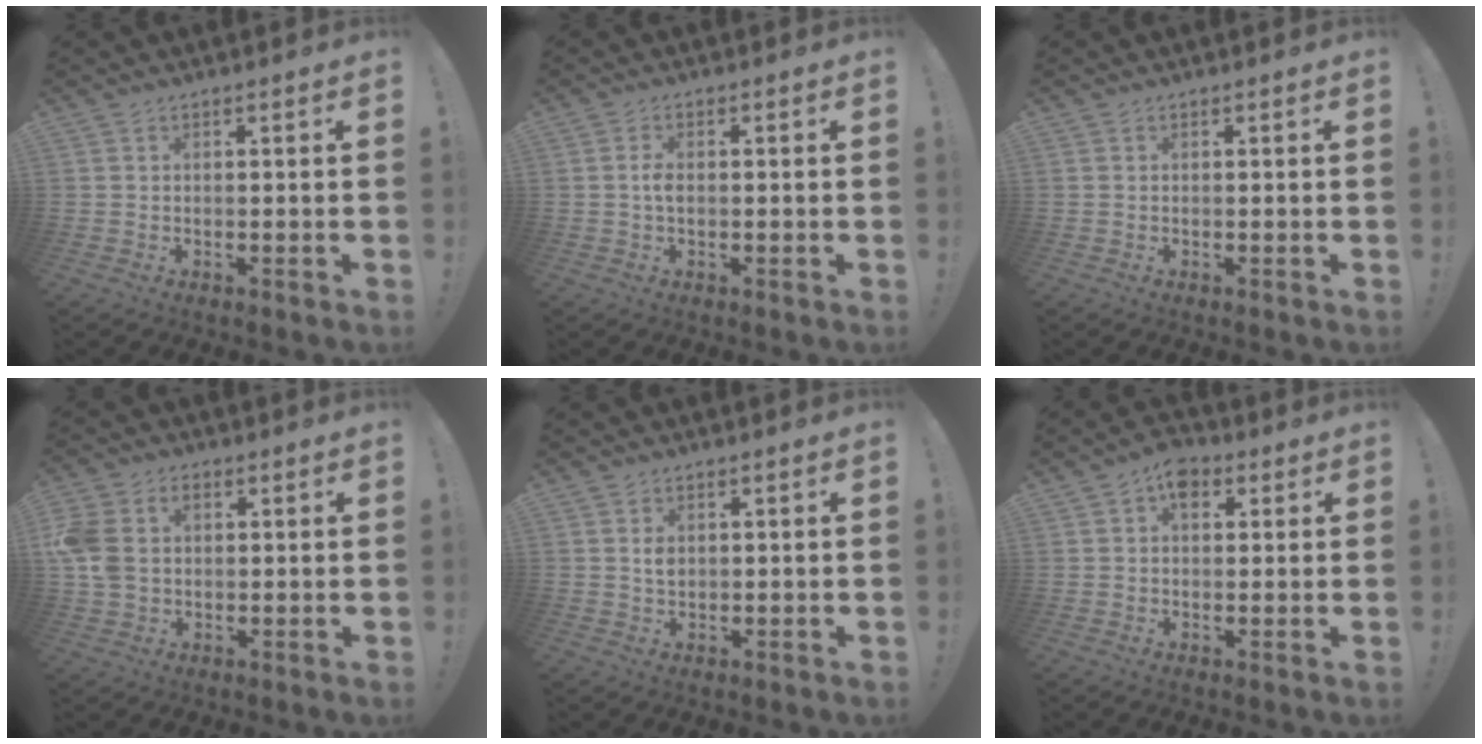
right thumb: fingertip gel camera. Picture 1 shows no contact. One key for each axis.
{"total": 2.6, "fx": -0.4, "fy": 1.3, "fz": 2.2, "tx": -0.034, "ty": 0.005, "tz": -0.010}
{"total": 0.0}
{"total": 9.9, "fx": 1.5, "fy": 7.6, "fz": 6.2, "tx": -0.134, "ty": 0.000, "tz": 0.029}
{"total": 2.6, "fx": 0.6, "fy": 2.1, "fz": 1.4, "tx": -0.006, "ty": -0.009, "tz": 0.006}
{"total": 6.2, "fx": 2.6, "fy": 4.4, "fz": 3.5, "tx": -0.042, "ty": -0.005, "tz": 0.046}